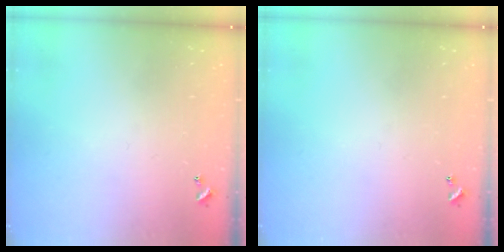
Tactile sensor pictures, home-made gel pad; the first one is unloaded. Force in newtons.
{"total": 0.0}